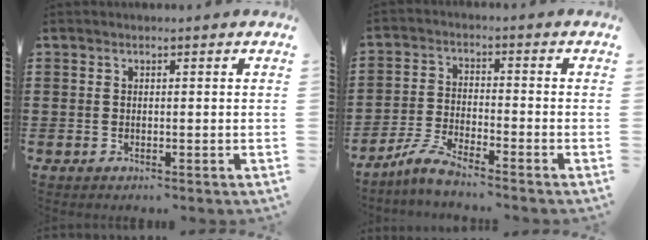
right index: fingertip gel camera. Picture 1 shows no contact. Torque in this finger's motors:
{"motor_torque": [-0.50, 0.52, -0.14, -0.04]}